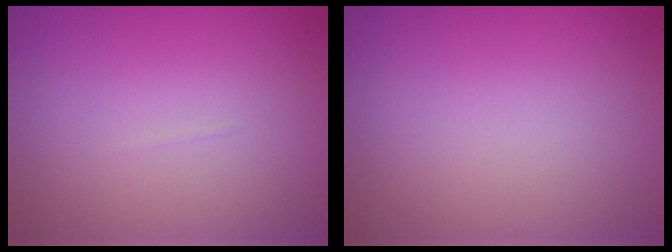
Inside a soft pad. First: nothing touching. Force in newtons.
{"total": 0.0}